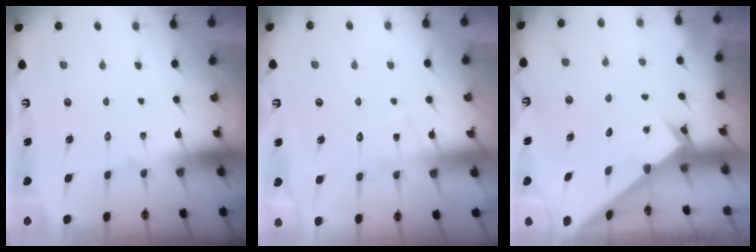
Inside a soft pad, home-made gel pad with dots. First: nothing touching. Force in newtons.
{"total": 7.6, "press": 7.6, "slide": 0.4}
{"total": 2.4, "press": 2.4, "slide": 0.2}